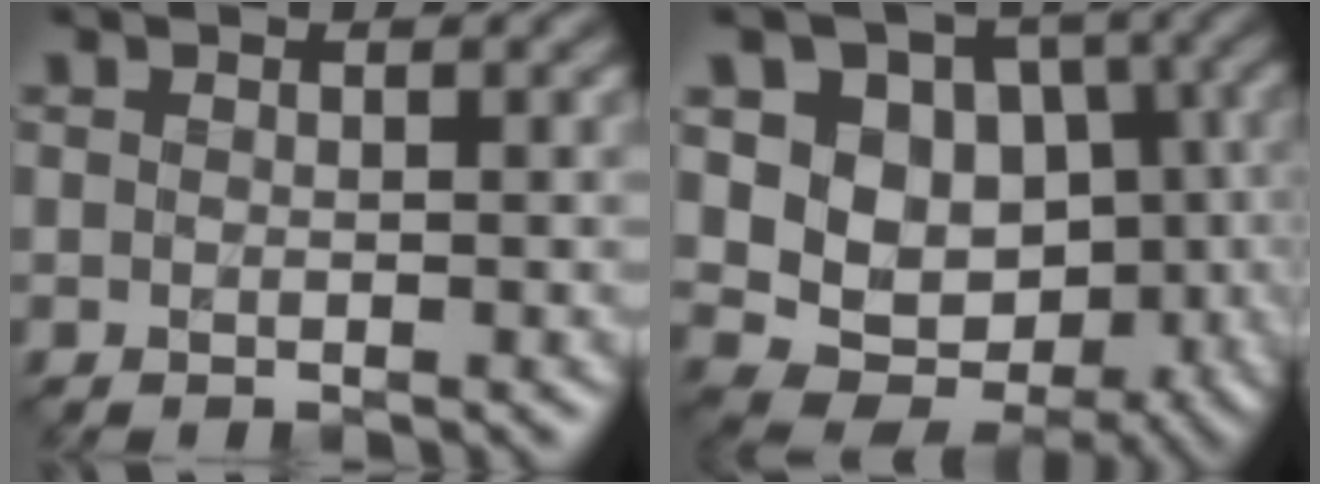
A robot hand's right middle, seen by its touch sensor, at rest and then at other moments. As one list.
[{"total": 11.2, "force": [0.3, 9.3, 6.3], "torque": [-0.086, 0.005, -0.007]}]